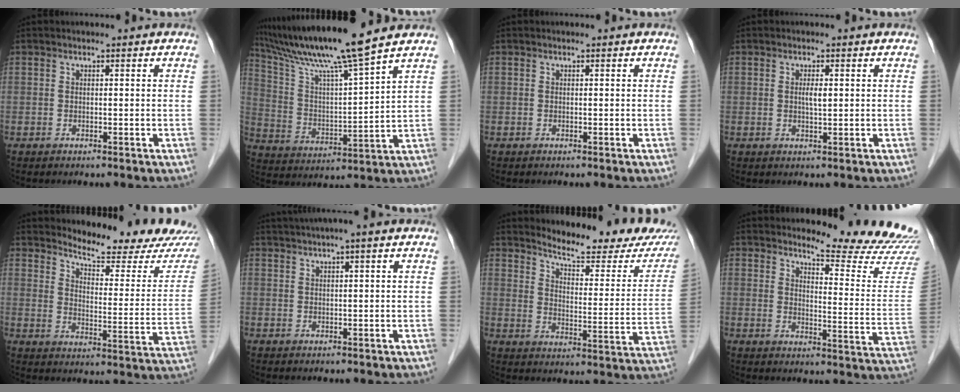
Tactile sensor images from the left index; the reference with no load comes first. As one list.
[{"total": 15.0, "force": [12.4, -2.2, 8.1], "torque": [-0.150, 0.000, 0.223]}, {"total": 0.0}, {"total": 1.7, "force": [0.2, 0.3, 1.7], "torque": [-0.032, -0.001, 0.004]}, {"total": 16.5, "force": [15.7, 1.5, 4.9], "torque": [-0.060, -0.083, 0.187]}, {"total": 5.0, "force": [3.7, -0.9, 3.2], "torque": [-0.050, 0.024, 0.064]}, {"total": 17.7, "force": [16.4, 2.5, 6.1], "torque": [-0.075, -0.066, 0.196]}, {"total": 15.1, "force": [14.7, -1.0, 3.0], "torque": [-0.039, -0.131, 0.164]}]